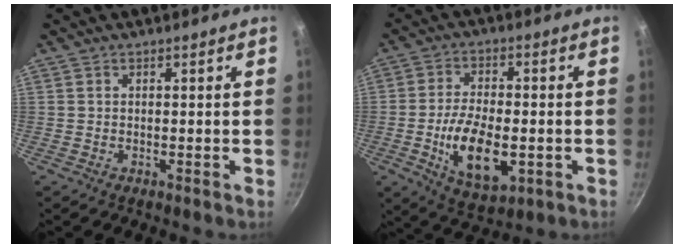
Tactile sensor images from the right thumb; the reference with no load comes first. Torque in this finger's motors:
{"motor_torque": [-0.29, 0.70, 0.09, -0.16, 0.17]}